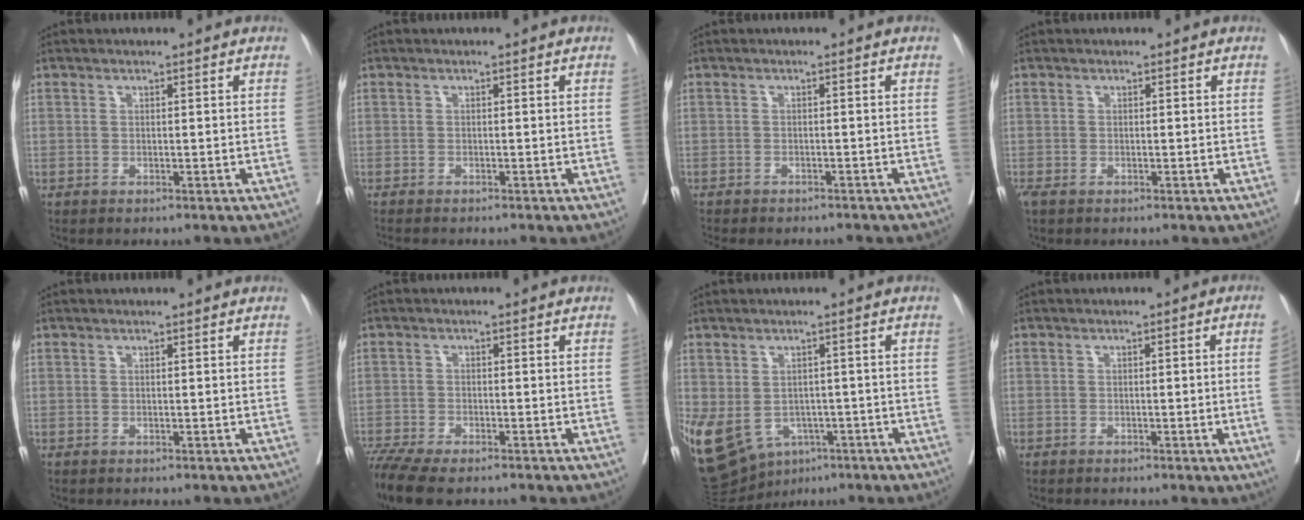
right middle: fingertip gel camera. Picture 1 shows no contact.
{"total": 3.0, "force": [-2.7, 0.5, 1.3], "torque": [-0.020, -0.006, -0.039]}
{"total": 8.1, "force": [-7.3, 2.0, 2.8], "torque": [-0.035, -0.005, -0.092]}
{"total": 1.0, "force": [-0.7, 0.4, 0.6], "torque": [-0.014, -0.005, -0.012]}
{"total": 0.0}
{"total": 8.5, "force": [-6.8, 2.0, 4.6], "torque": [-0.084, -0.011, -0.117]}
{"total": 14.7, "force": [-6.5, 10.5, 7.9], "torque": [-0.184, -0.005, -0.089]}
{"total": 3.7, "force": [-0.9, -0.8, 3.5], "torque": [-0.043, 0.001, -0.012]}